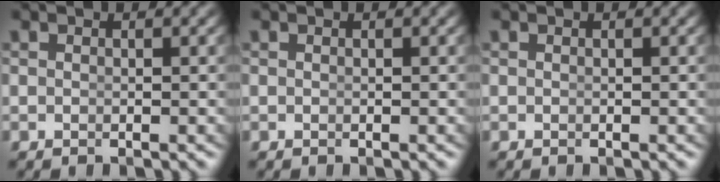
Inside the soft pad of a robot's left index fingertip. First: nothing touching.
{"total": 0.0}
{"total": 0.0}